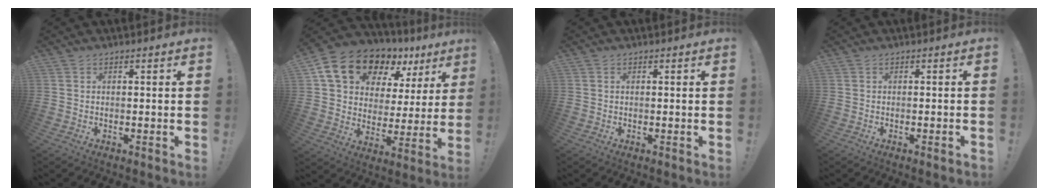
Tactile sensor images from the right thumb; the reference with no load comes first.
{"total": 17.0, "force": [11.1, 10.0, 8.2], "torque": [-0.130, -0.066, 0.207]}
{"total": 0.0}
{"total": 0.8, "force": [-0.6, -0.1, 0.5], "torque": [-0.011, 0.002, -0.010]}